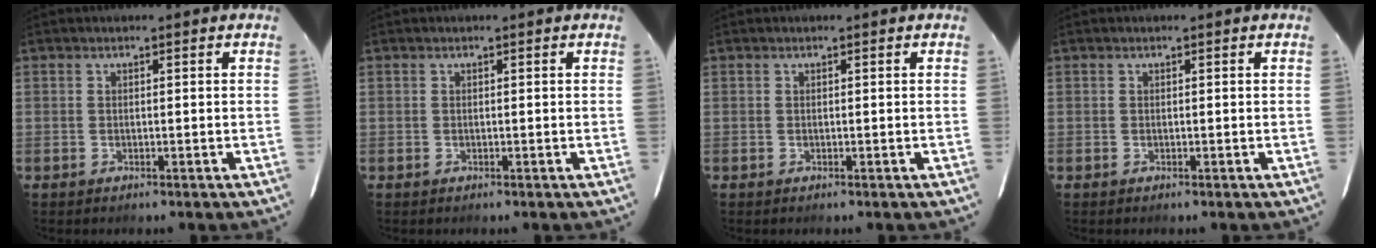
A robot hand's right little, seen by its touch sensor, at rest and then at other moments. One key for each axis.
{"total": 0.0}
{"total": 0.0}
{"total": 0.0}